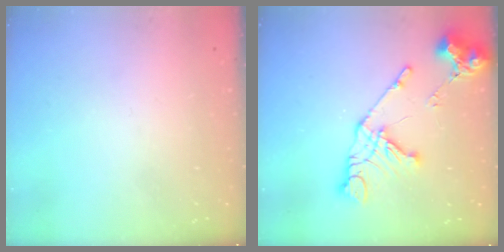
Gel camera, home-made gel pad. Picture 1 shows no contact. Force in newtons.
{"total": 14.6, "press": 14.5, "slide": 1.7}